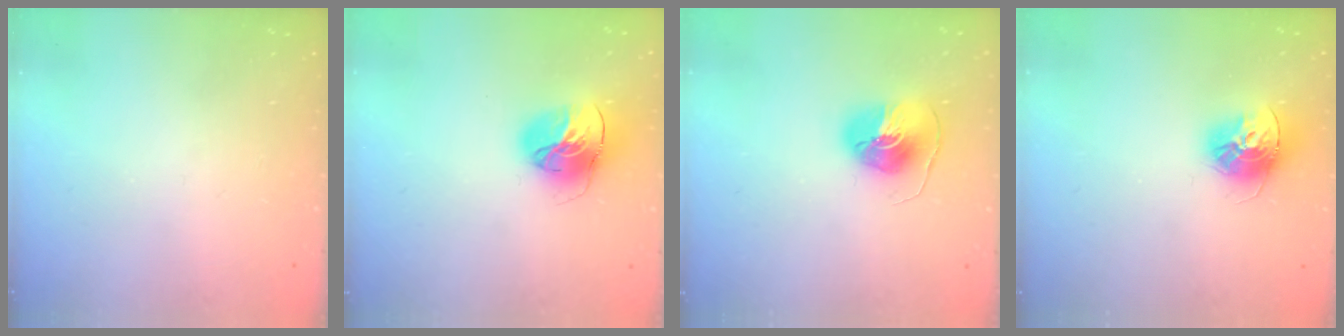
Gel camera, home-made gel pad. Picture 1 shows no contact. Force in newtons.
{"total": 15.0, "press": 14.9, "slide": 1.8}
{"total": 8.6, "press": 8.6, "slide": 0.5}
{"total": 13.6, "press": 13.6, "slide": 1.3}